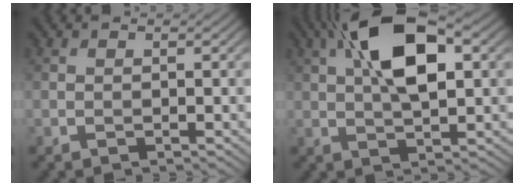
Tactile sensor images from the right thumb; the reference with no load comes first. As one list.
[{"total": 12.1, "force": [3.8, 5.0, 10.4], "torque": [-0.186, 0.019, 0.056]}]